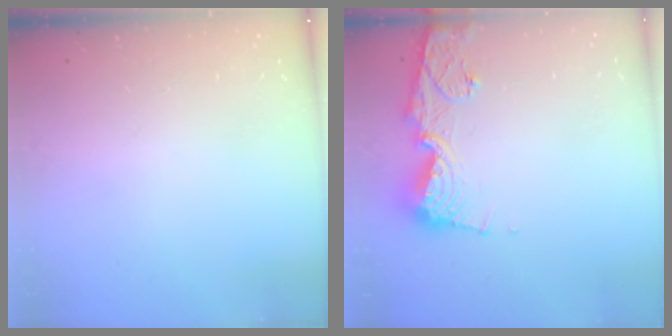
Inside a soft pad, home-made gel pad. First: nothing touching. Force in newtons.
{"total": 11.2, "press": 11.2, "slide": 1.3}